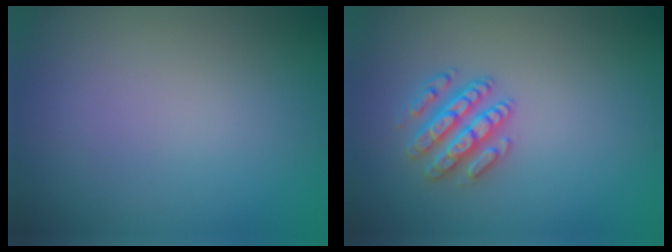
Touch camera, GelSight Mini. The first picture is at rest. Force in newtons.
{"total": 2.9, "press": 2.9, "slide": 0.7}